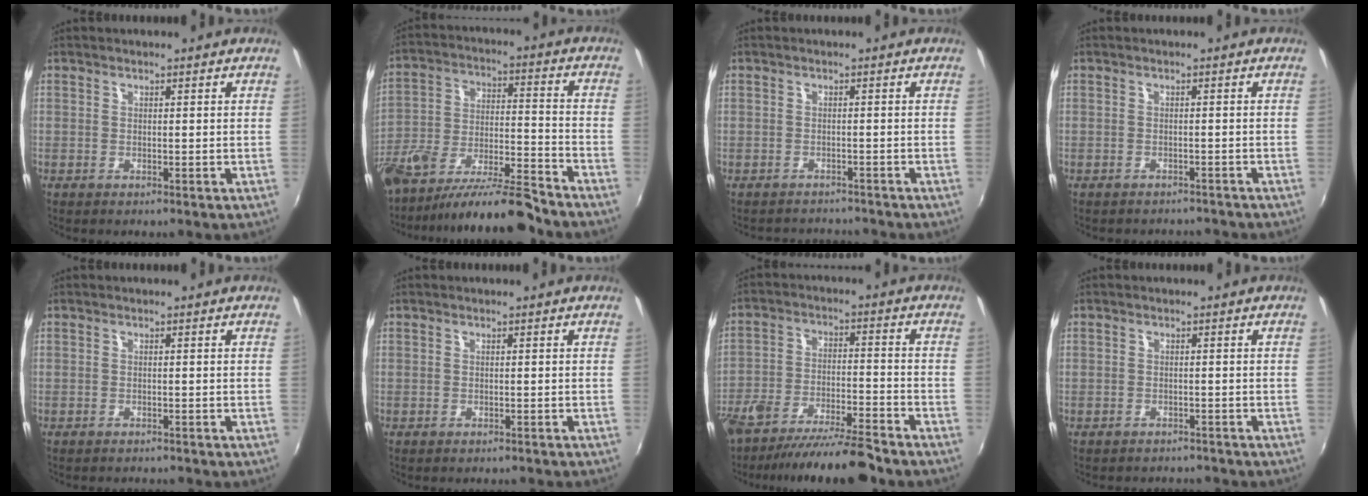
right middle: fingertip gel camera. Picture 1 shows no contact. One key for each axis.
{"total": 15.9, "fx": -12.6, "fy": 2.9, "fz": 9.3, "tx": -0.185, "ty": -0.026, "tz": -0.214}
{"total": 4.1, "fx": -3.6, "fy": 1.9, "fz": 0.0, "tx": -0.008, "ty": 0.009, "tz": -0.058}
{"total": 4.4, "fx": -4.0, "fy": 1.8, "fz": 0.8, "tx": -0.018, "ty": -0.002, "tz": -0.052}
{"total": 2.7, "fx": -2.6, "fy": 0.5, "fz": 0.6, "tx": -0.018, "ty": -0.012, "tz": -0.038}
{"total": 2.6, "fx": -2.4, "fy": 0.5, "fz": 0.9, "tx": -0.019, "ty": -0.010, "tz": -0.031}
{"total": 14.6, "fx": -12.2, "fy": 2.0, "fz": 7.7, "tx": -0.164, "ty": -0.030, "tz": -0.202}
{"total": 4.0, "fx": -3.3, "fy": 2.2, "fz": 0.3, "tx": -0.006, "ty": 0.010, "tz": -0.048}